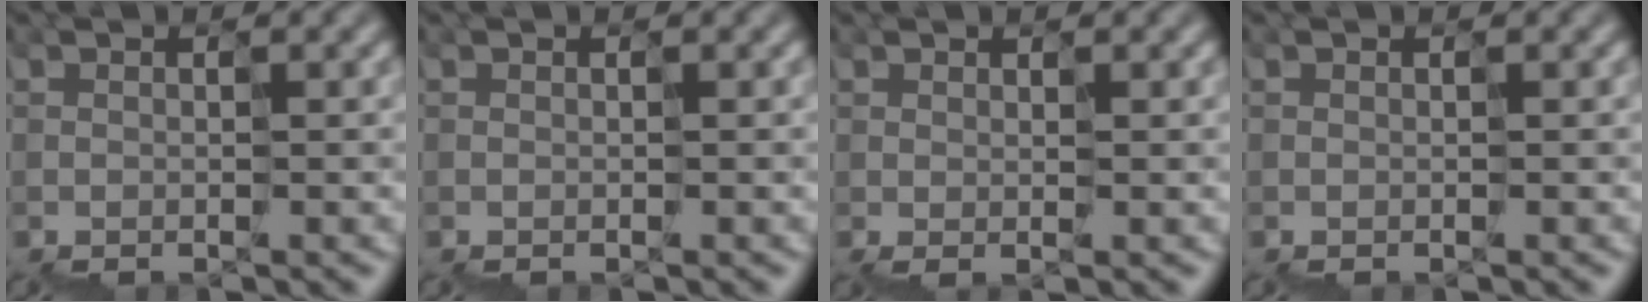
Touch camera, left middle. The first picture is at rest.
{"total": 0.0}
{"total": 0.6, "force": [0.5, -0.3, 0.2], "torque": [-0.016, 0.004, 0.005]}
{"total": 0.0}